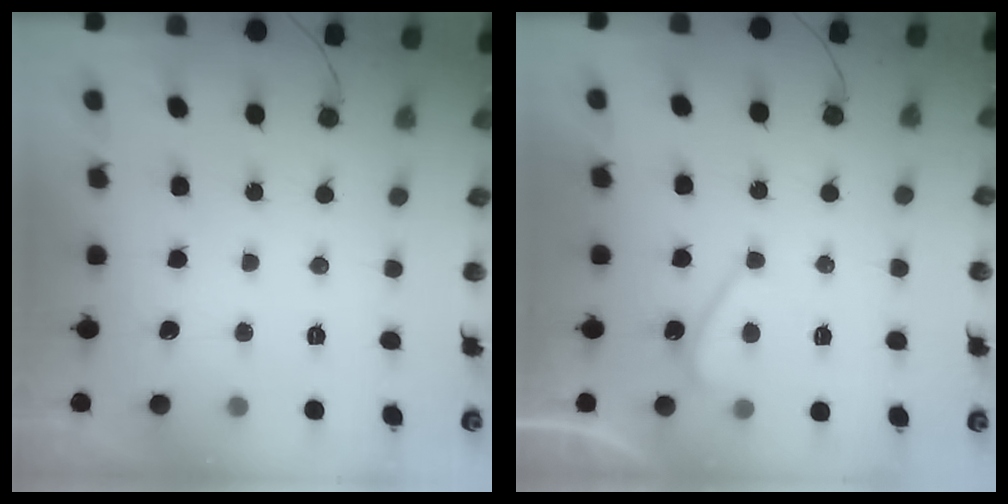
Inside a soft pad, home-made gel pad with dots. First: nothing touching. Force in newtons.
{"total": 3.3, "press": 3.2, "slide": 0.5}